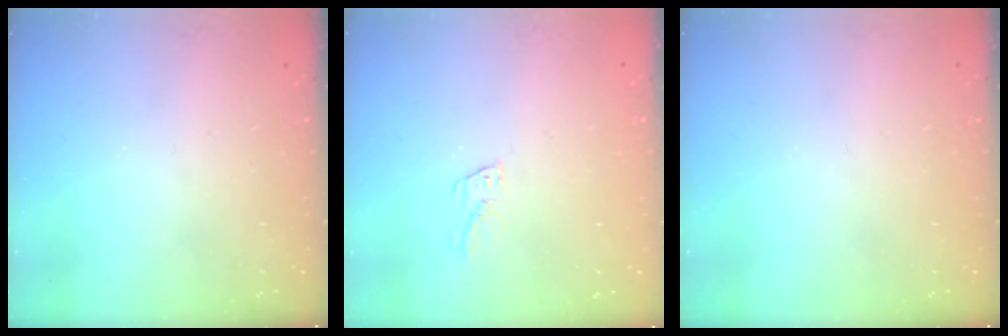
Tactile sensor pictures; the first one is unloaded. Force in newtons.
{"total": 5.2, "press": 5.2, "slide": 0.5}
{"total": 0.0}